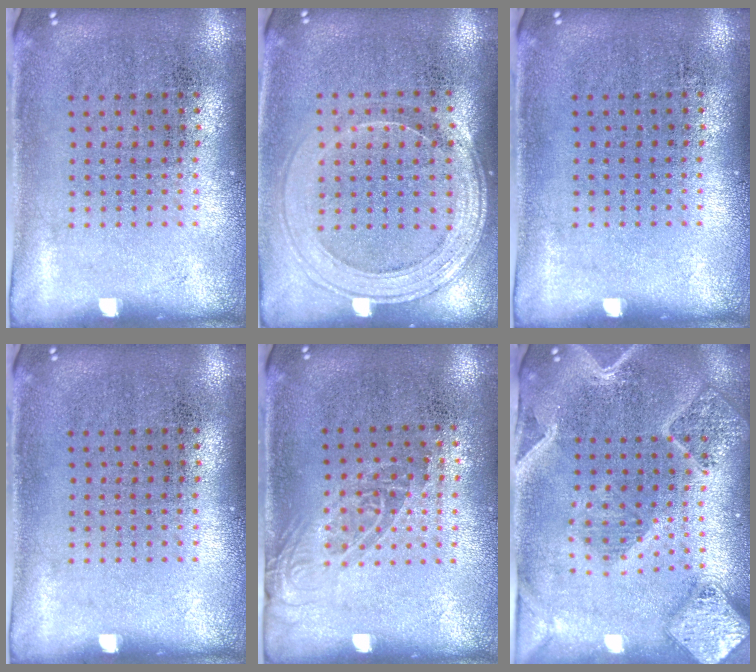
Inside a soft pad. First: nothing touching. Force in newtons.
{"total": 1.6, "press": 1.4, "slide": 0.7}
{"total": 0.0}
{"total": 0.0}
{"total": 1.3, "press": 1.0, "slide": 0.9}
{"total": 2.9, "press": 2.5, "slide": 1.4}